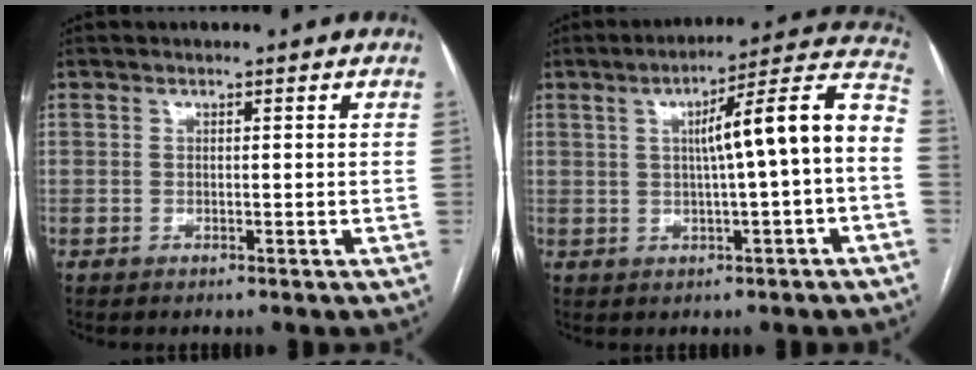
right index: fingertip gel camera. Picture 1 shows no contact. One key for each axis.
{"total": 12.8, "fx": 0.3, "fy": 0.4, "fz": 12.8, "tx": -0.178, "ty": 0.036, "tz": 0.003}